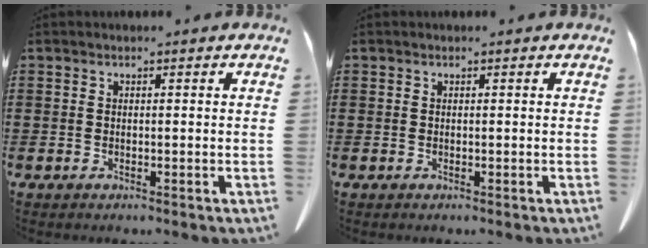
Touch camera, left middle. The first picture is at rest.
{"total": 0.0}